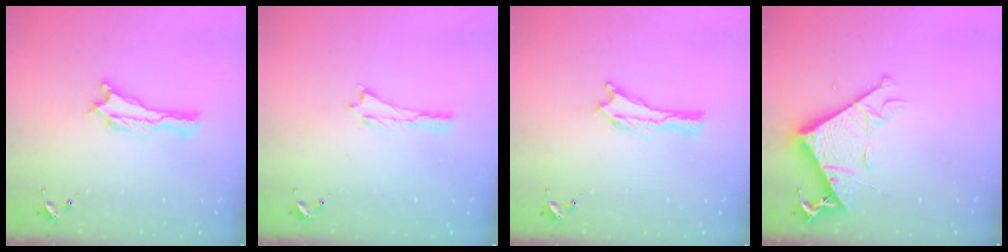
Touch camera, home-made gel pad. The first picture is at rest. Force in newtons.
{"total": 0.0}
{"total": 0.0}
{"total": 8.0, "press": 7.9, "slide": 0.8}